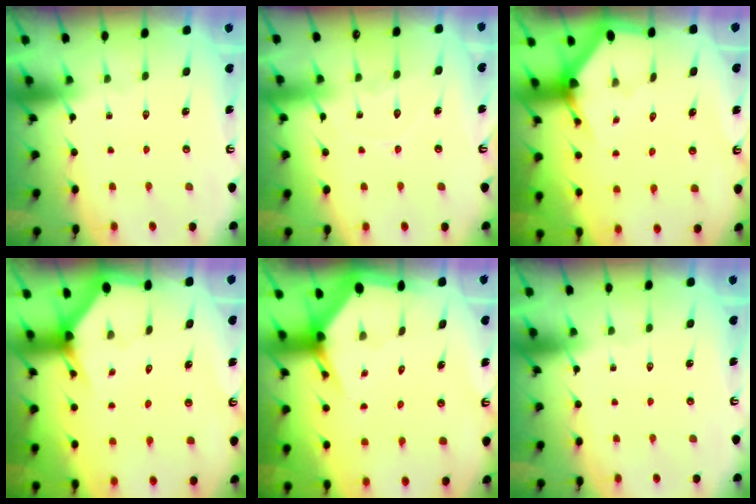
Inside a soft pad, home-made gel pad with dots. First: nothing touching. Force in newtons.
{"total": 6.8, "press": 6.8, "slide": 0.7}
{"total": 3.3, "press": 3.3, "slide": 0.1}
{"total": 2.7, "press": 2.7, "slide": 0.1}
{"total": 4.0, "press": 4.0, "slide": 0.5}
{"total": 0.0}